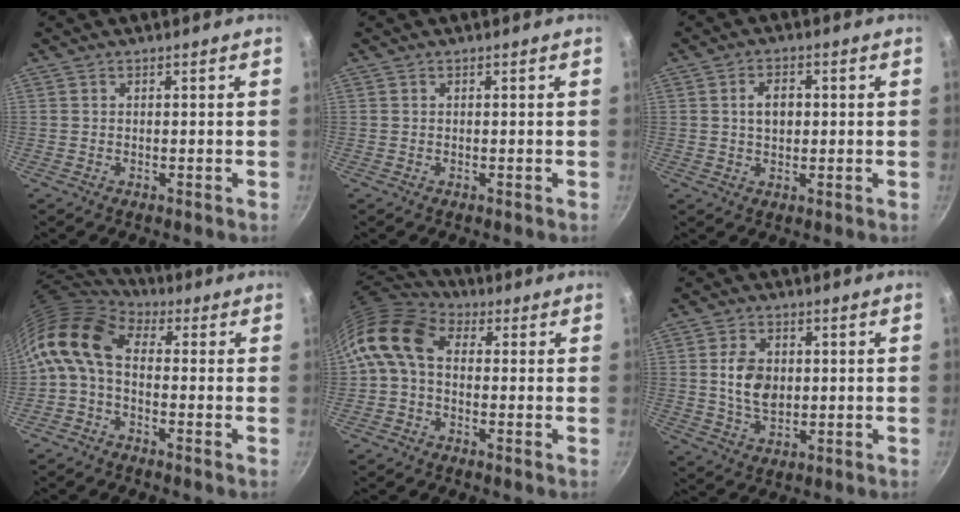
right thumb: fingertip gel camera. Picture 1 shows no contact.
{"total": 0.0}
{"total": 4.5, "force": [0.5, 3.0, 3.4], "torque": [-0.041, 0.008, 0.008]}
{"total": 10.8, "force": [-0.1, 6.5, 8.6], "torque": [-0.170, 0.026, -0.023]}
{"total": 10.8, "force": [0.8, 7.4, 7.9], "torque": [-0.149, 0.026, -0.006]}
{"total": 7.8, "force": [0.6, 5.3, 5.7], "torque": [-0.093, -0.006, 0.011]}